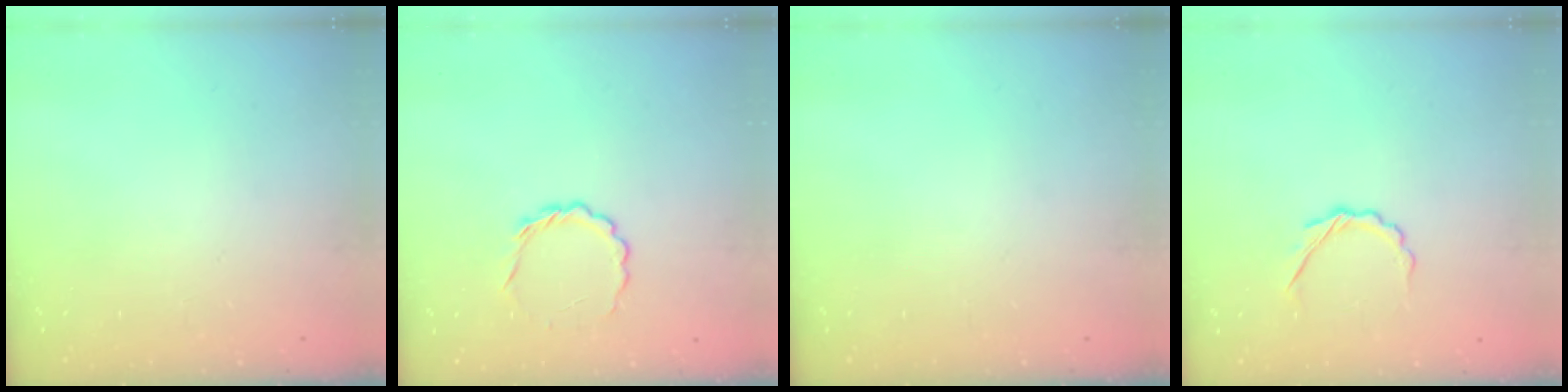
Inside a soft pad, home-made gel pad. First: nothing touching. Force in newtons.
{"total": 3.9, "press": 3.7, "slide": 1.3}
{"total": 0.0}
{"total": 4.6, "press": 4.5, "slide": 1.1}